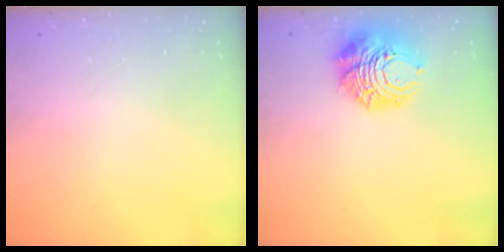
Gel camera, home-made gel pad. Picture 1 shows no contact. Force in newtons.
{"total": 10.6, "press": 10.5, "slide": 1.2}